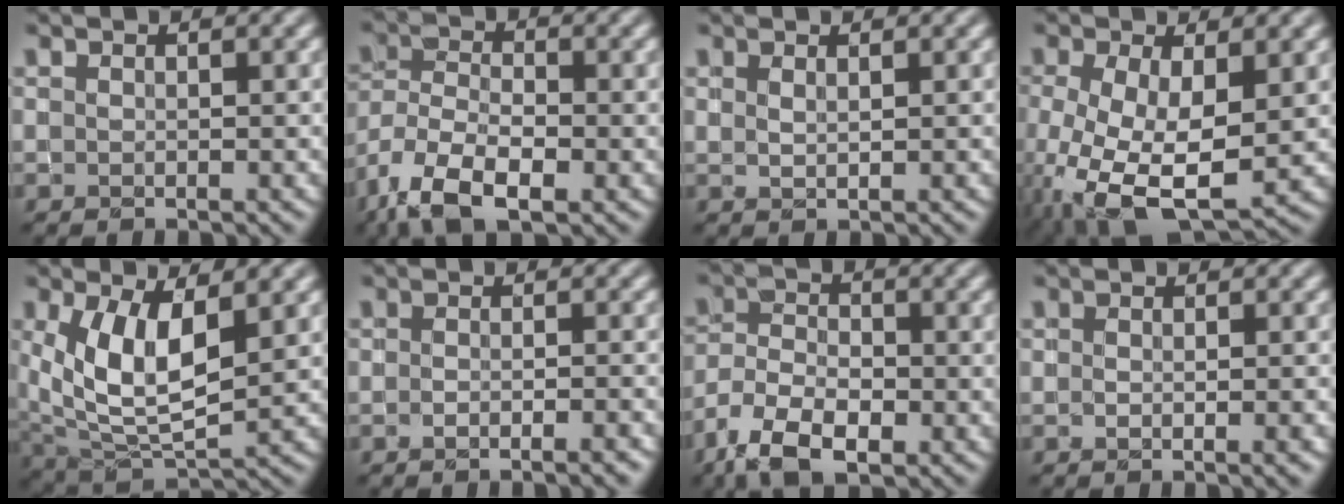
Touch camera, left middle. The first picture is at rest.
{"total": 8.2, "force": [-4.8, 3.8, 5.5], "torque": [-0.117, -0.010, -0.098]}
{"total": 0.8, "force": [0.6, 0.2, 0.5], "torque": [-0.011, 0.000, 0.013]}
{"total": 9.7, "force": [-2.6, 4.7, 8.1], "torque": [-0.176, -0.028, -0.038]}
{"total": 7.3, "force": [1.8, 3.4, 6.2], "torque": [-0.136, -0.013, 0.040]}
{"total": 2.3, "force": [-1.3, 0.6, 1.8], "torque": [-0.016, 0.003, -0.023]}
{"total": 6.5, "force": [-3.8, 3.3, 4.1], "torque": [-0.084, -0.002, -0.079]}
{"total": 1.8, "force": [-0.3, 0.6, 1.6], "torque": [-0.017, -0.007, 0.001]}